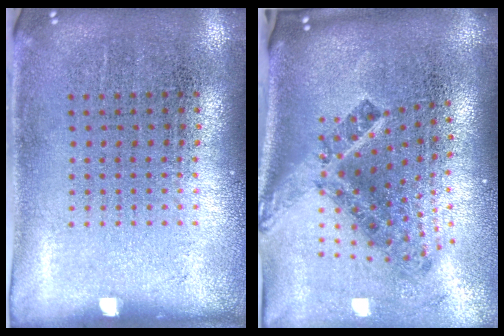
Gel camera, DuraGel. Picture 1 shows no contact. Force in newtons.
{"total": 2.7, "press": 1.6, "slide": 2.1}